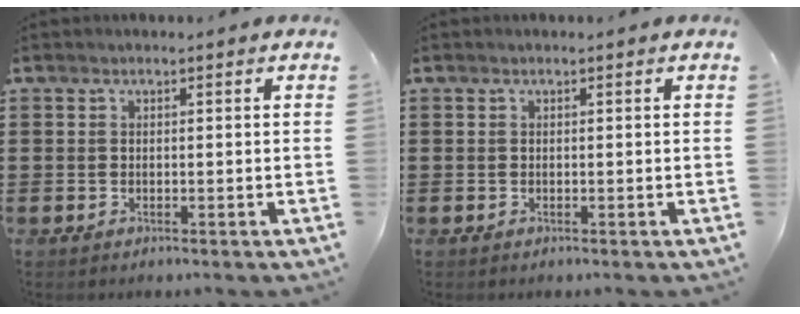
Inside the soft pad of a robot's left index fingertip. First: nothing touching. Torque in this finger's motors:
{"motor_torque": [0.00, 0.00, 0.00, 0.00]}